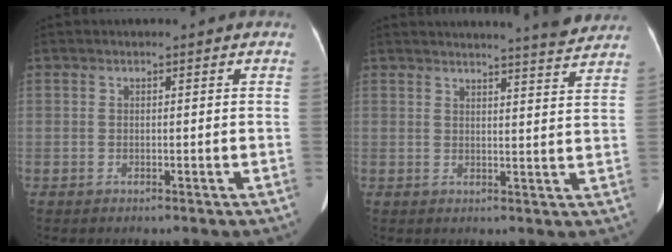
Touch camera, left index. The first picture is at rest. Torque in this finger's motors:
{"motor_torque": [0.10, -0.56, 0.10, 0.07]}